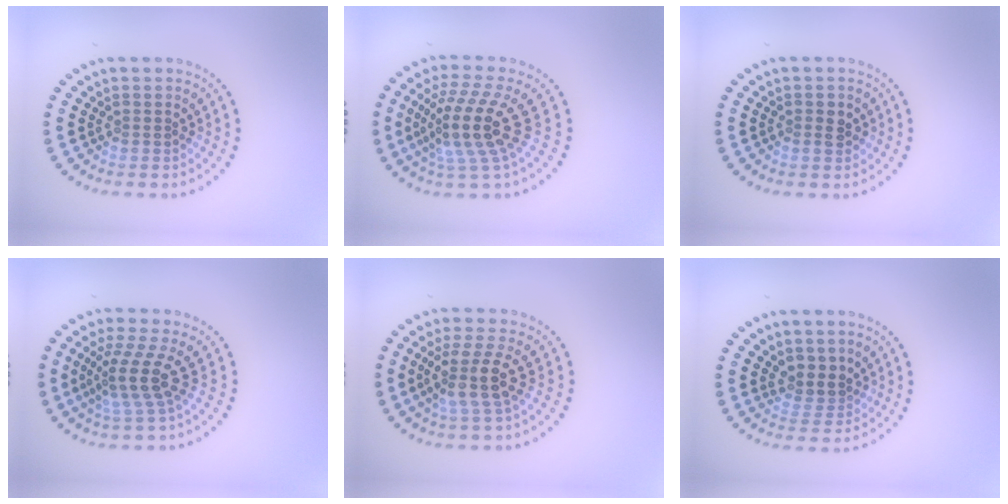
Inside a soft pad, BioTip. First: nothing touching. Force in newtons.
{"total": 5.2, "press": 4.1, "slide": 3.2}
{"total": 1.5, "press": 1.5, "slide": 0.1}
{"total": 3.8, "press": 2.7, "slide": 2.6}
{"total": 3.7, "press": 3.0, "slide": 2.2}
{"total": 2.6, "press": 2.1, "slide": 1.6}